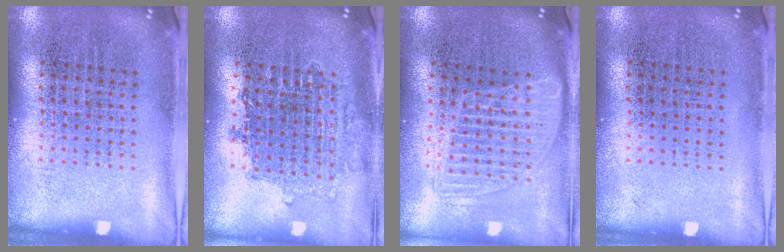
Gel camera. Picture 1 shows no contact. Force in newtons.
{"total": 1.6, "press": 1.3, "slide": 0.9}
{"total": 1.7, "press": 1.5, "slide": 0.8}
{"total": 0.0}